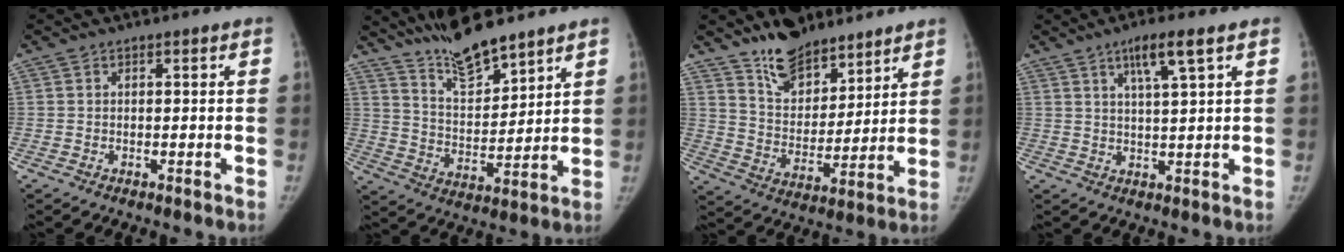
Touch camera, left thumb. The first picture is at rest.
{"total": 12.0, "force": [10.1, 2.7, 5.8], "torque": [-0.080, -0.068, 0.189]}
{"total": 13.9, "force": [10.7, 6.7, 5.7], "torque": [-0.054, -0.072, 0.190]}
{"total": 6.2, "force": [3.4, 0.4, 5.2], "torque": [-0.098, -0.013, 0.063]}